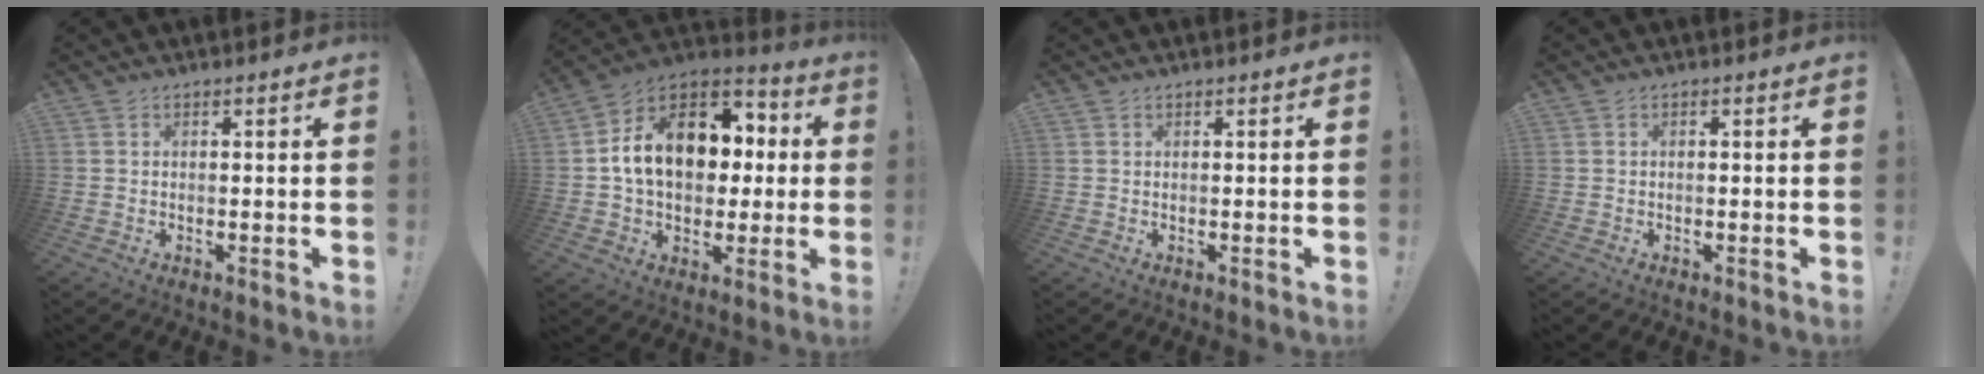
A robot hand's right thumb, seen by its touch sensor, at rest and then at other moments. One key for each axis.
{"total": 18.1, "fx": 2.8, "fy": 13.2, "fz": 12.0, "tx": -0.182, "ty": 0.005, "tz": 0.060}
{"total": 0.0}
{"total": 0.5, "fx": -0.4, "fy": 0.1, "fz": 0.3, "tx": -0.011, "ty": 0.002, "tz": -0.006}